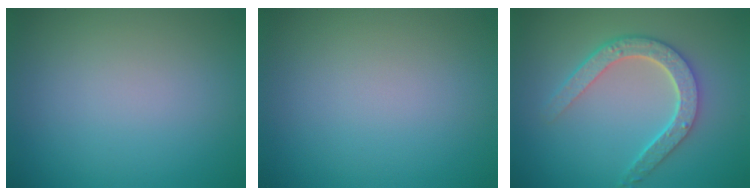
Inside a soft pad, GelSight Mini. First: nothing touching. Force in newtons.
{"total": 0.0}
{"total": 4.6, "press": 3.7, "slide": 2.8}